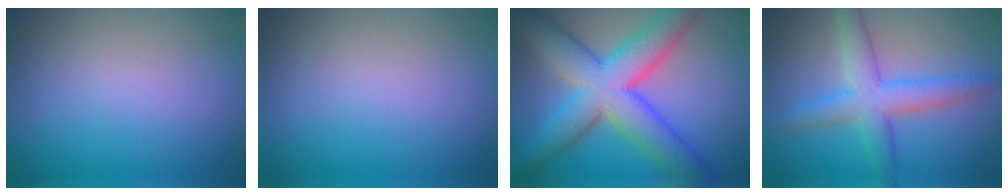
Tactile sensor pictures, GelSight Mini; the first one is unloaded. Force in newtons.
{"total": 0.0}
{"total": 10.8, "press": 10.8, "slide": 0.5}
{"total": 5.2, "press": 5.2, "slide": 0.2}